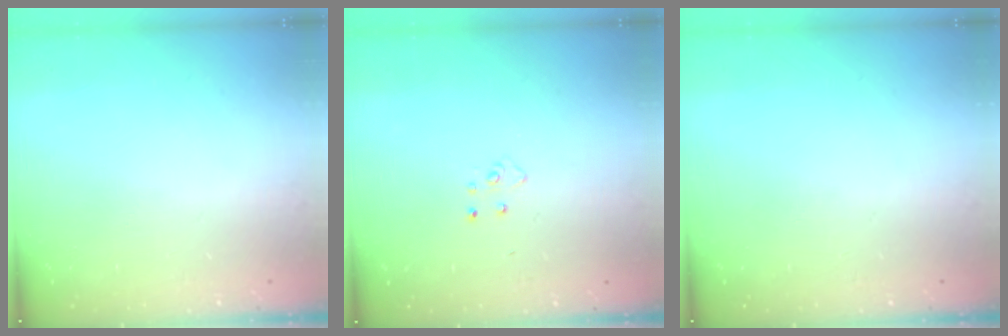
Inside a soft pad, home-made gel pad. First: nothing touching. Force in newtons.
{"total": 3.4, "press": 3.4, "slide": 0.4}
{"total": 0.0}